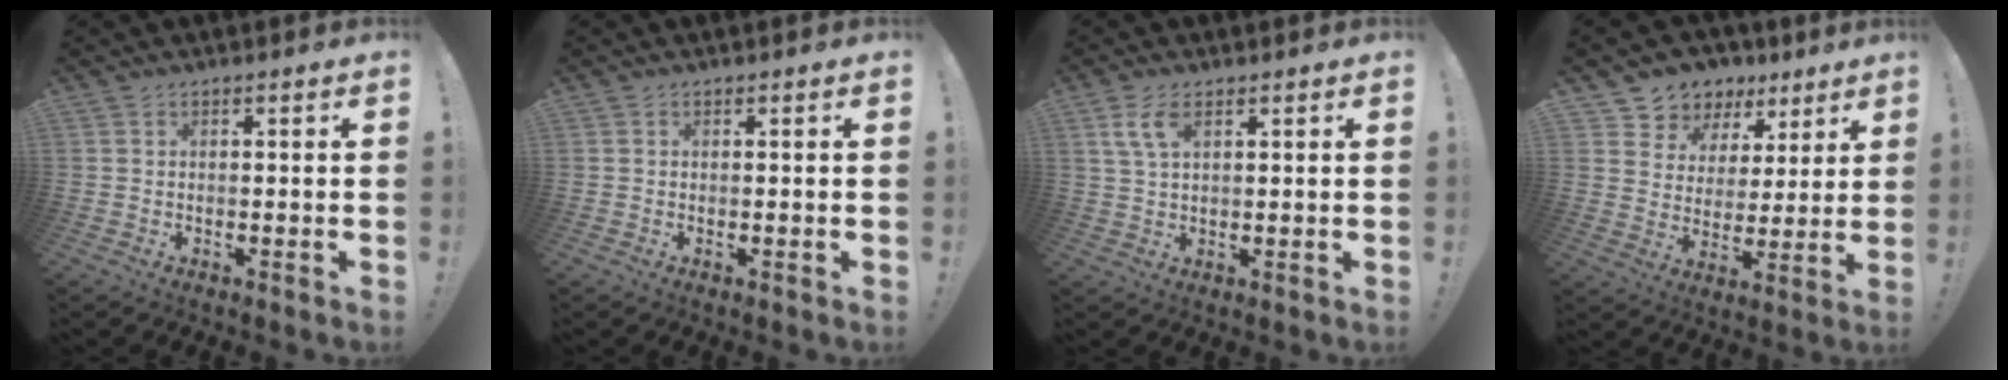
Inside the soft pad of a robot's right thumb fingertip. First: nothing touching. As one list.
[{"total": 0.0}, {"total": 5.7, "force": [2.5, 2.7, 4.4], "torque": [-0.088, -0.003, 0.046]}, {"total": 8.0, "force": [4.8, 6.3, 1.2], "torque": [-0.013, -0.044, 0.095]}]